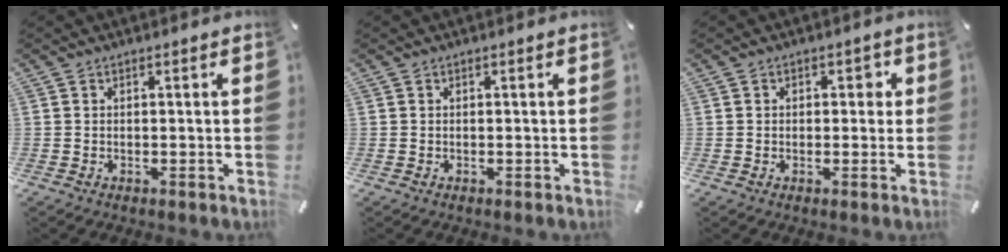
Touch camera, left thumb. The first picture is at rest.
{"total": 0.0}
{"total": 2.1, "force": [0.1, 1.6, 1.3], "torque": [-0.012, 0.004, -0.007]}